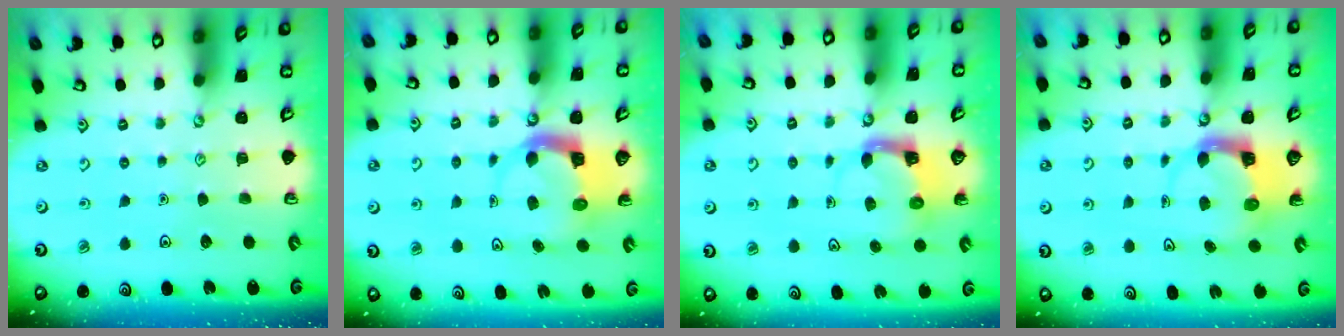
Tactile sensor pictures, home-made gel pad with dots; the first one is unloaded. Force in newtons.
{"total": 4.5, "press": 4.5, "slide": 0.3}
{"total": 3.8, "press": 3.7, "slide": 0.6}
{"total": 3.7, "press": 3.6, "slide": 0.5}